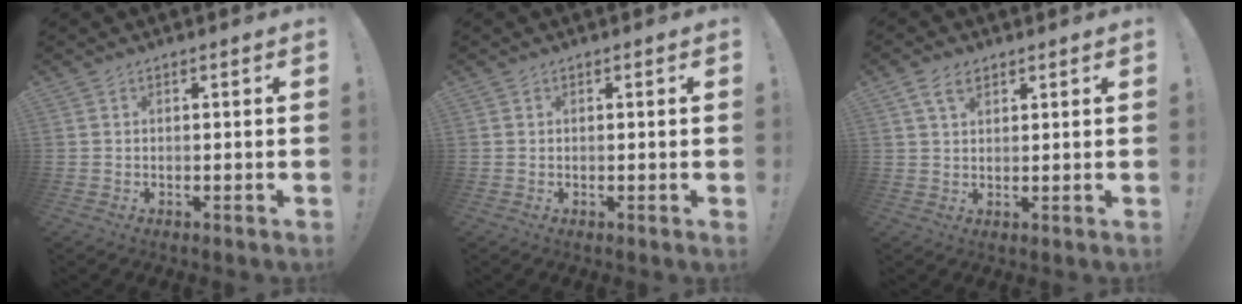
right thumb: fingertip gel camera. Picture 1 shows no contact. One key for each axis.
{"total": 0.0}
{"total": 5.2, "fx": 2.9, "fy": 3.1, "fz": 3.0, "tx": -0.050, "ty": -0.004, "tz": 0.054}